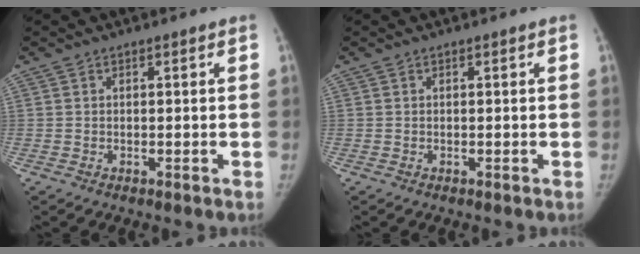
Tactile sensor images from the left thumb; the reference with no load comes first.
{"total": 0.0}